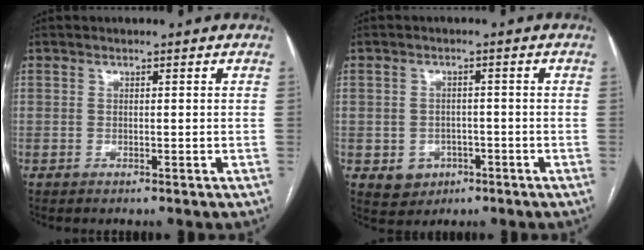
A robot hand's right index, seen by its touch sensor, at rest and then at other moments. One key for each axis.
{"total": 4.4, "fx": -1.6, "fy": 4.0, "fz": 1.2, "tx": -0.011, "ty": 0.006, "tz": -0.013}